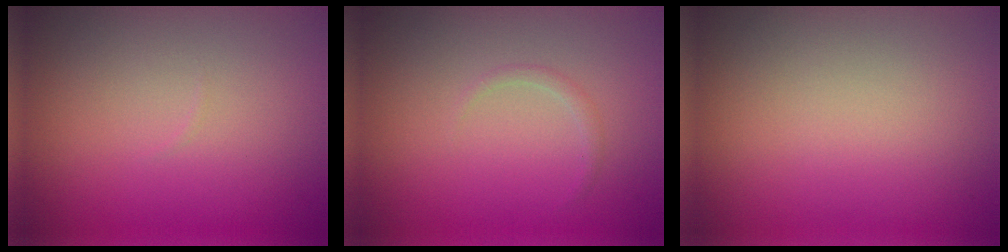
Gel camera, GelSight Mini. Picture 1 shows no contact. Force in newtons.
{"total": 0.7, "press": 0.7, "slide": 0.1}
{"total": 0.0}